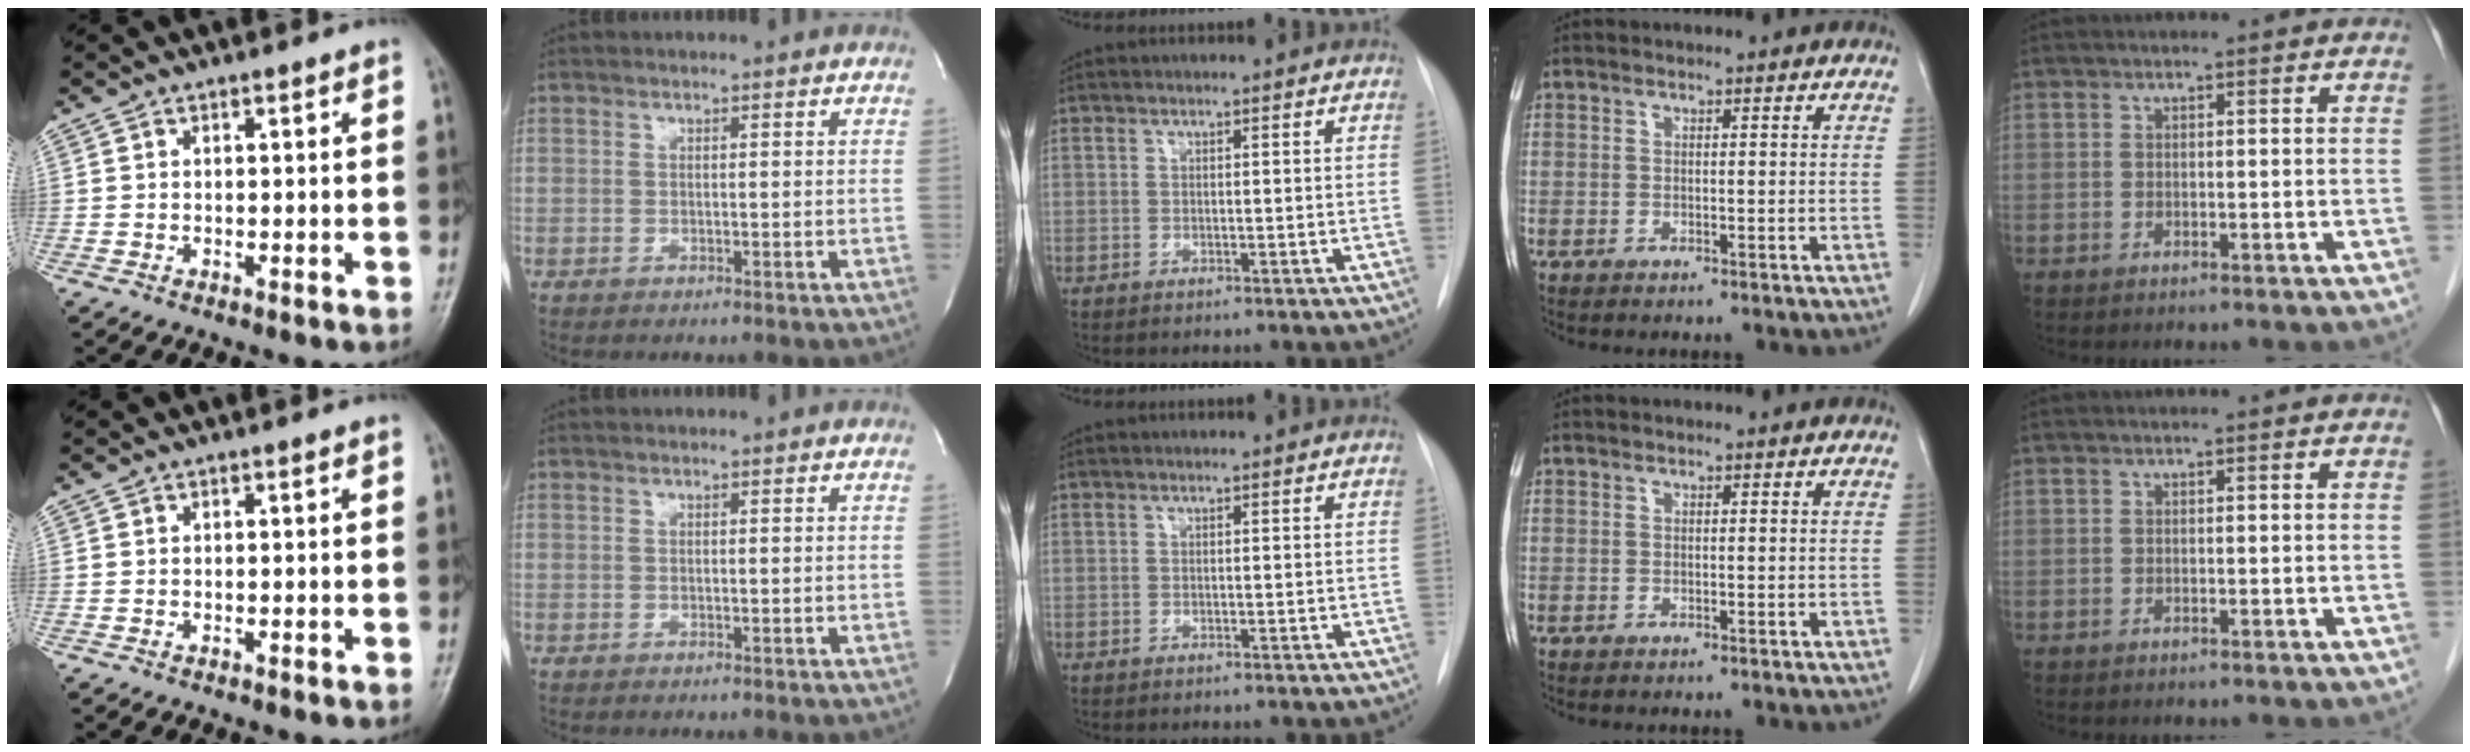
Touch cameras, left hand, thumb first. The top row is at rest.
{}